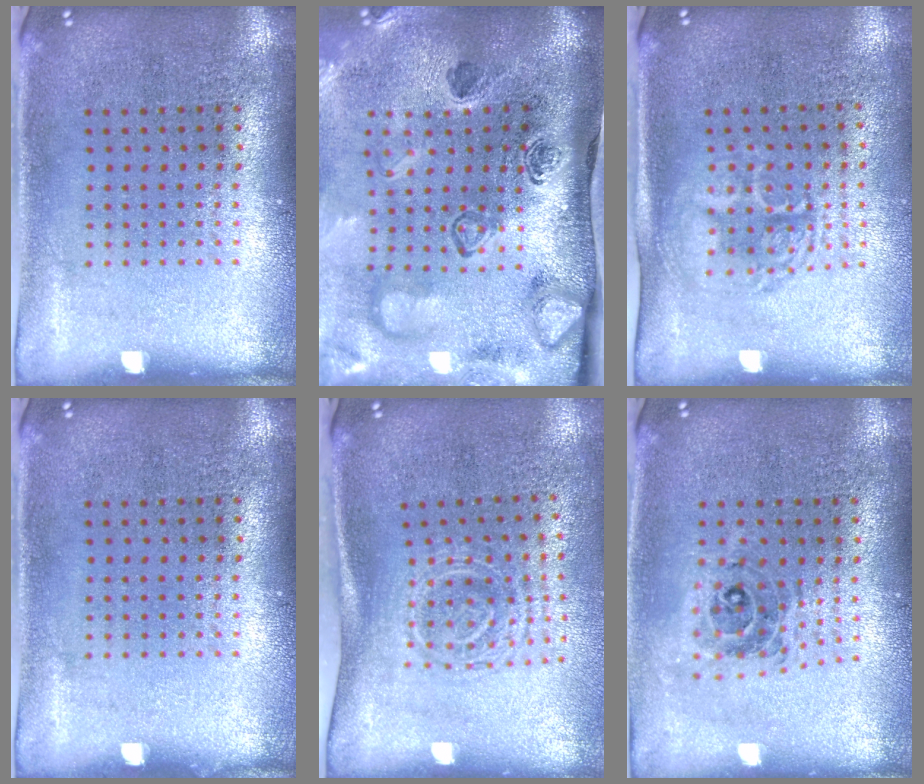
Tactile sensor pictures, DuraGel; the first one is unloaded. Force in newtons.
{"total": 4.7, "press": 3.2, "slide": 3.4}
{"total": 1.6, "press": 1.4, "slide": 0.8}
{"total": 0.0}
{"total": 1.7, "press": 1.2, "slide": 1.2}
{"total": 0.7, "press": 0.7, "slide": 0.1}